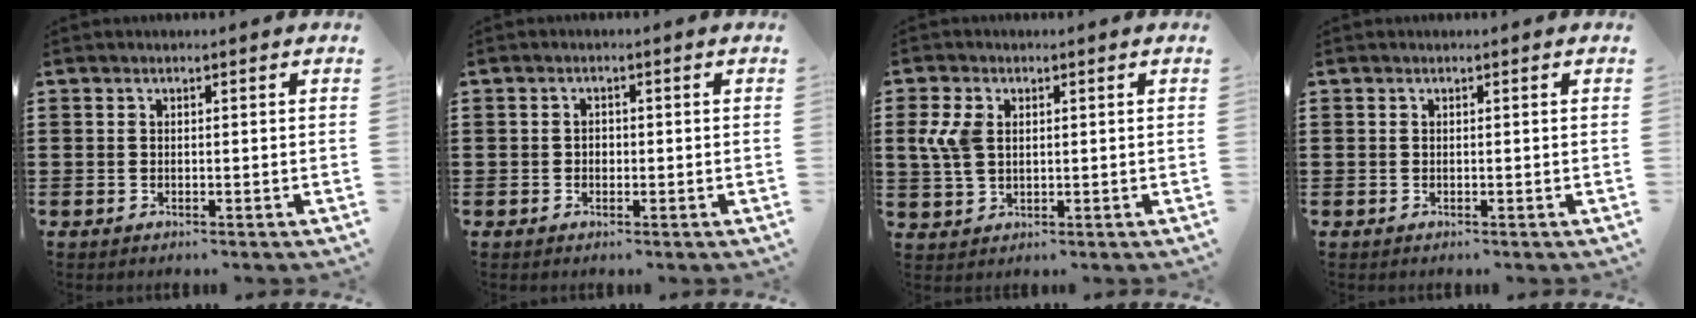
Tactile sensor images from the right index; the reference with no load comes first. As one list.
[{"total": 1.1, "force": [-0.3, 0.9, 0.6], "torque": [-0.014, 0.002, -0.006]}, {"total": 5.1, "force": [1.2, 3.3, 3.7], "torque": [-0.105, 0.003, 0.014]}, {"total": 0.0}]